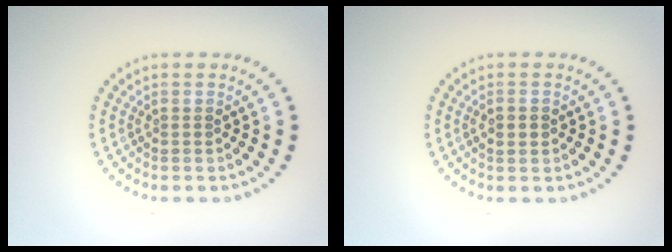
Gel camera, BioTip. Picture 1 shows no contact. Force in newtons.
{"total": 1.1, "press": 1.1, "slide": 0.1}